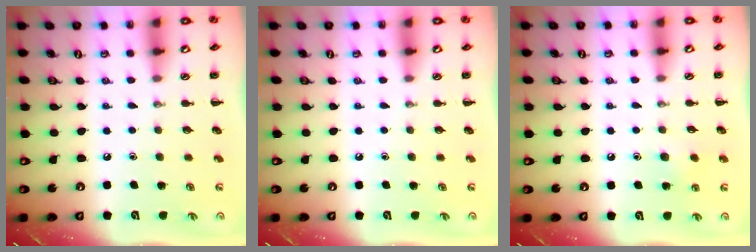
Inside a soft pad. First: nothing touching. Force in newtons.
{"total": 0.0}
{"total": 5.4, "press": 5.2, "slide": 1.5}